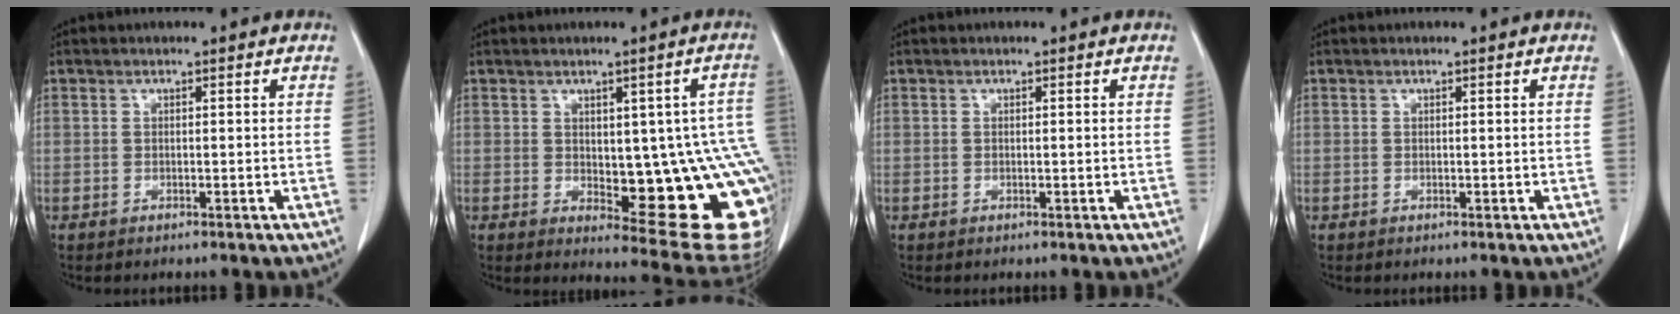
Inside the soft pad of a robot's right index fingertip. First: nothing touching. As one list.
[{"total": 17.1, "force": [-2.3, 6.0, 15.8], "torque": [-0.117, 0.014, -0.006]}, {"total": 0.0}, {"total": 0.0}]